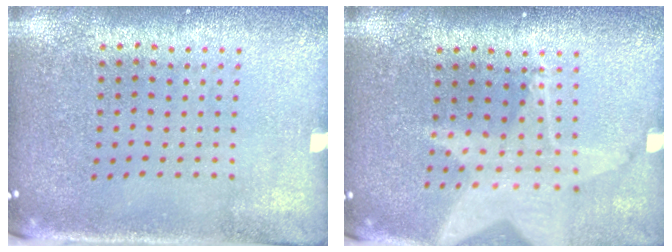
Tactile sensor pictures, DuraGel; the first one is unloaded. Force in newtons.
{"total": 1.8, "press": 1.5, "slide": 1.0}